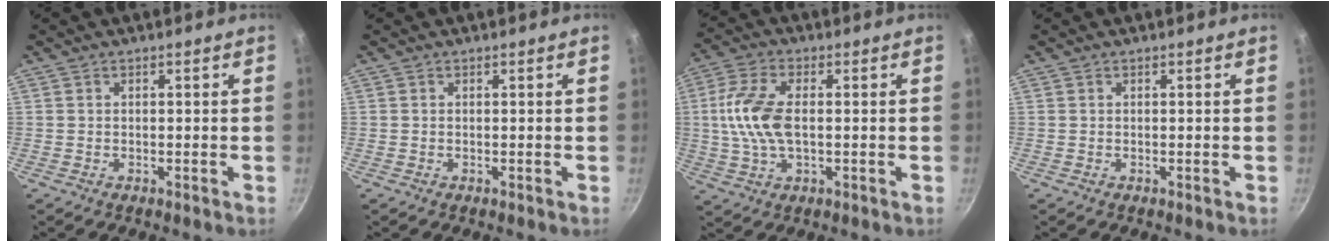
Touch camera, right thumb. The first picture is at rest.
{"total": 0.0}
{"total": 10.9, "force": [0.4, 5.5, 9.4], "torque": [-0.209, 0.008, 0.006]}
{"total": 0.0}